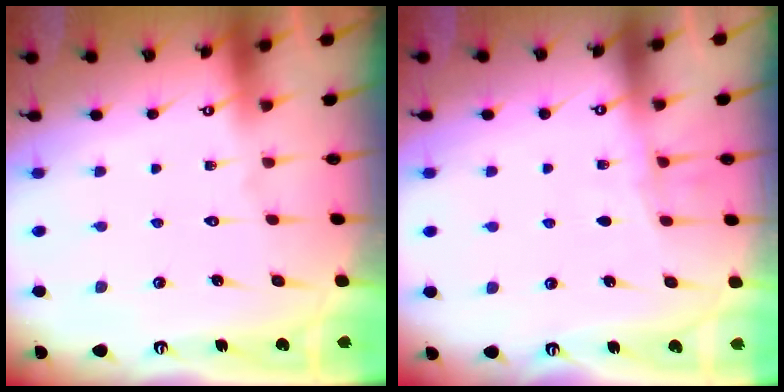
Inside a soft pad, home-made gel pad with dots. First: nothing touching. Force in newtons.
{"total": 6.1, "press": 6.1, "slide": 0.5}